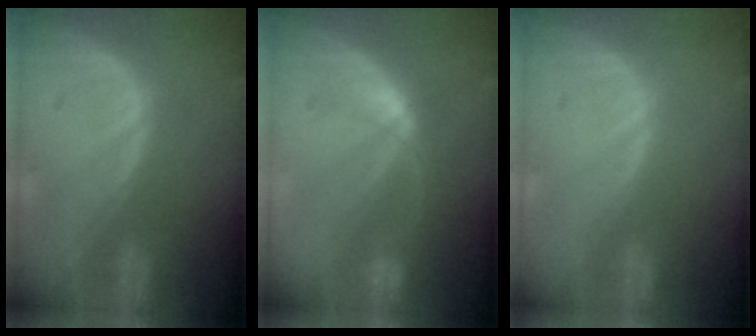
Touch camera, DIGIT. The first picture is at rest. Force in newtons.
{"total": 5.3, "press": 4.8, "slide": 2.2}
{"total": 0.0}